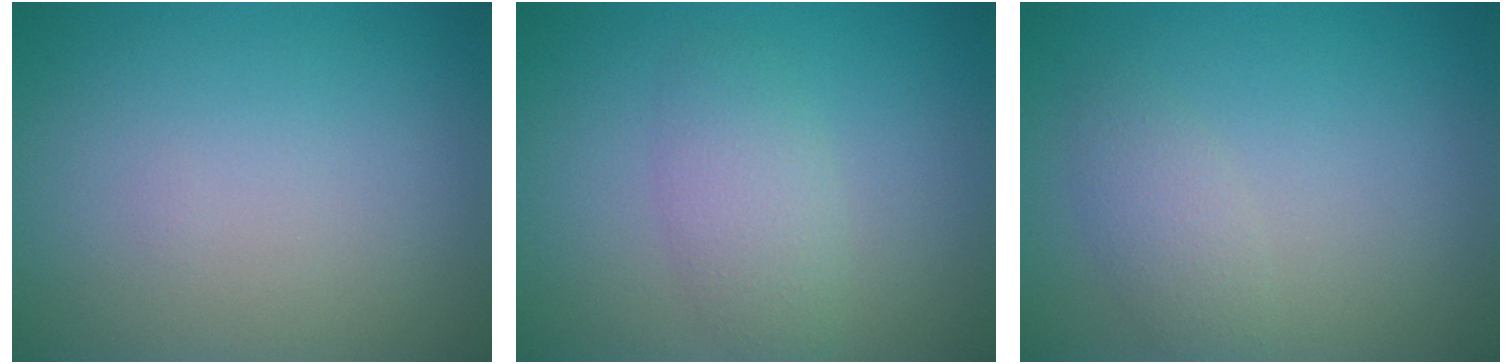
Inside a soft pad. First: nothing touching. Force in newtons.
{"total": 2.7, "press": 2.7, "slide": 0.1}
{"total": 2.0, "press": 2.0, "slide": 0.0}